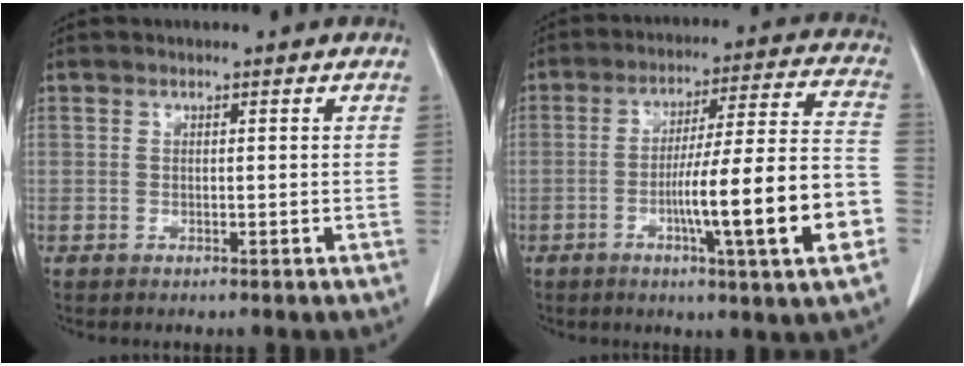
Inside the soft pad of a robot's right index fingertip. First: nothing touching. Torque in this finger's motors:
{"motor_torque": [2.09, -0.05, 1.05, 0.21]}